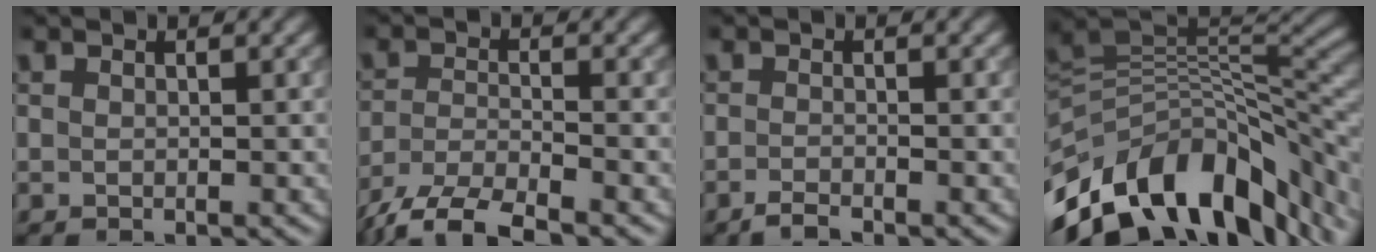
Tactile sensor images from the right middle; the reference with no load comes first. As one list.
[{"total": 6.3, "force": [-5.1, 1.5, 3.4], "torque": [-0.065, -0.014, -0.099]}, {"total": 1.4, "force": [-1.1, 0.3, 0.8], "torque": [-0.013, 0.000, -0.026]}, {"total": 13.9, "force": [-6.7, 6.9, 10.0], "torque": [-0.179, 0.014, -0.118]}]